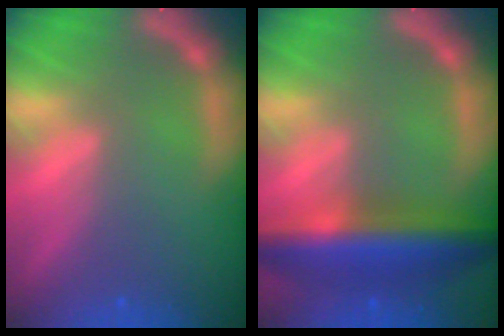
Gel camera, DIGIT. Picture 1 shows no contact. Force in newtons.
{"total": 8.5}